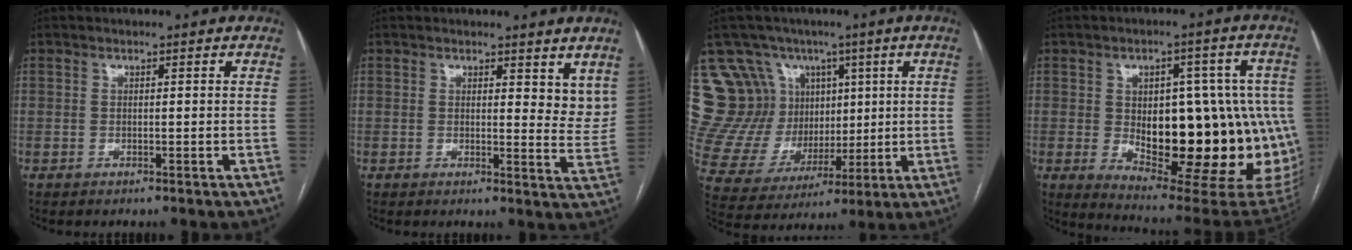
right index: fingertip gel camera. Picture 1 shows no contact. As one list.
[{"total": 5.8, "force": [4.5, 2.3, 2.9], "torque": [-0.015, -0.024, 0.052]}, {"total": 16.9, "force": [7.4, 14.0, 5.9], "torque": [-0.129, 0.066, 0.165]}, {"total": 24.8, "force": [-2.2, 10.5, 22.4], "torque": [-0.231, 0.012, -0.001]}]